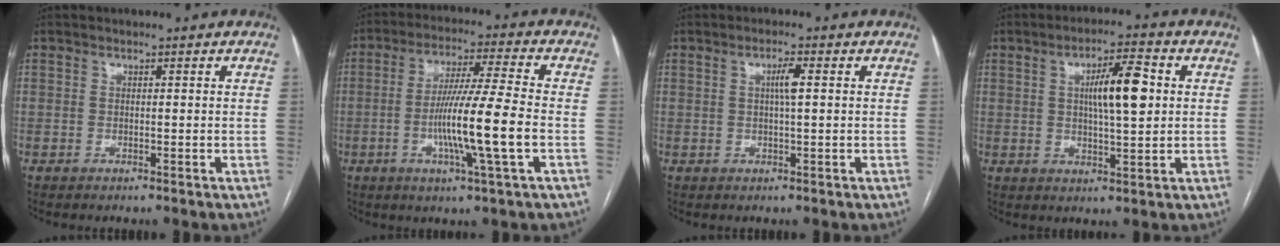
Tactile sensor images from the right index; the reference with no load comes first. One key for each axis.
{"total": 12.4, "fx": -2.9, "fy": -0.9, "fz": 12.0, "tx": -0.222, "ty": -0.008, "tz": -0.057}
{"total": 2.7, "fx": 0.5, "fy": 0.1, "fz": 2.7, "tx": -0.048, "ty": 0.001, "tz": 0.009}
{"total": 8.5, "fx": 1.5, "fy": 1.6, "fz": 8.2, "tx": -0.139, "ty": 0.012, "tz": 0.026}